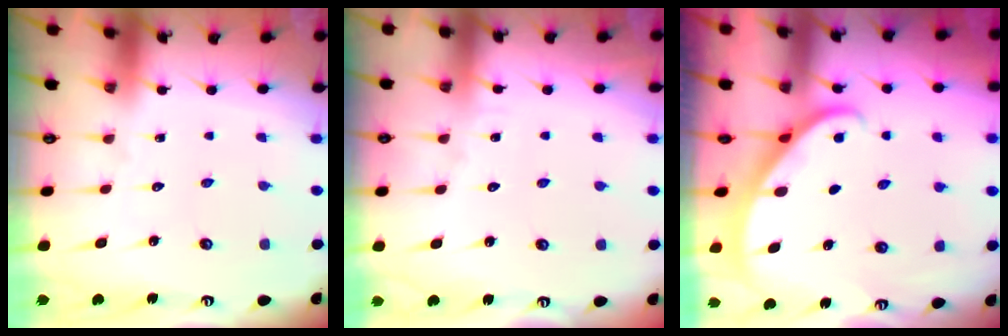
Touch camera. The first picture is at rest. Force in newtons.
{"total": 2.7, "press": 2.7, "slide": 0.3}
{"total": 2.2, "press": 2.2, "slide": 0.1}